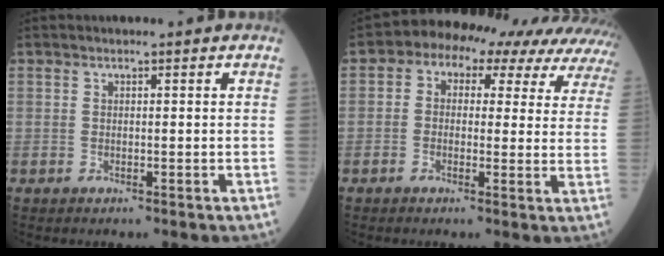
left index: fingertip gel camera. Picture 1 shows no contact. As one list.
[{"total": 14.6, "force": [11.3, 6.8, 6.4], "torque": [-0.075, 0.049, 0.116]}]